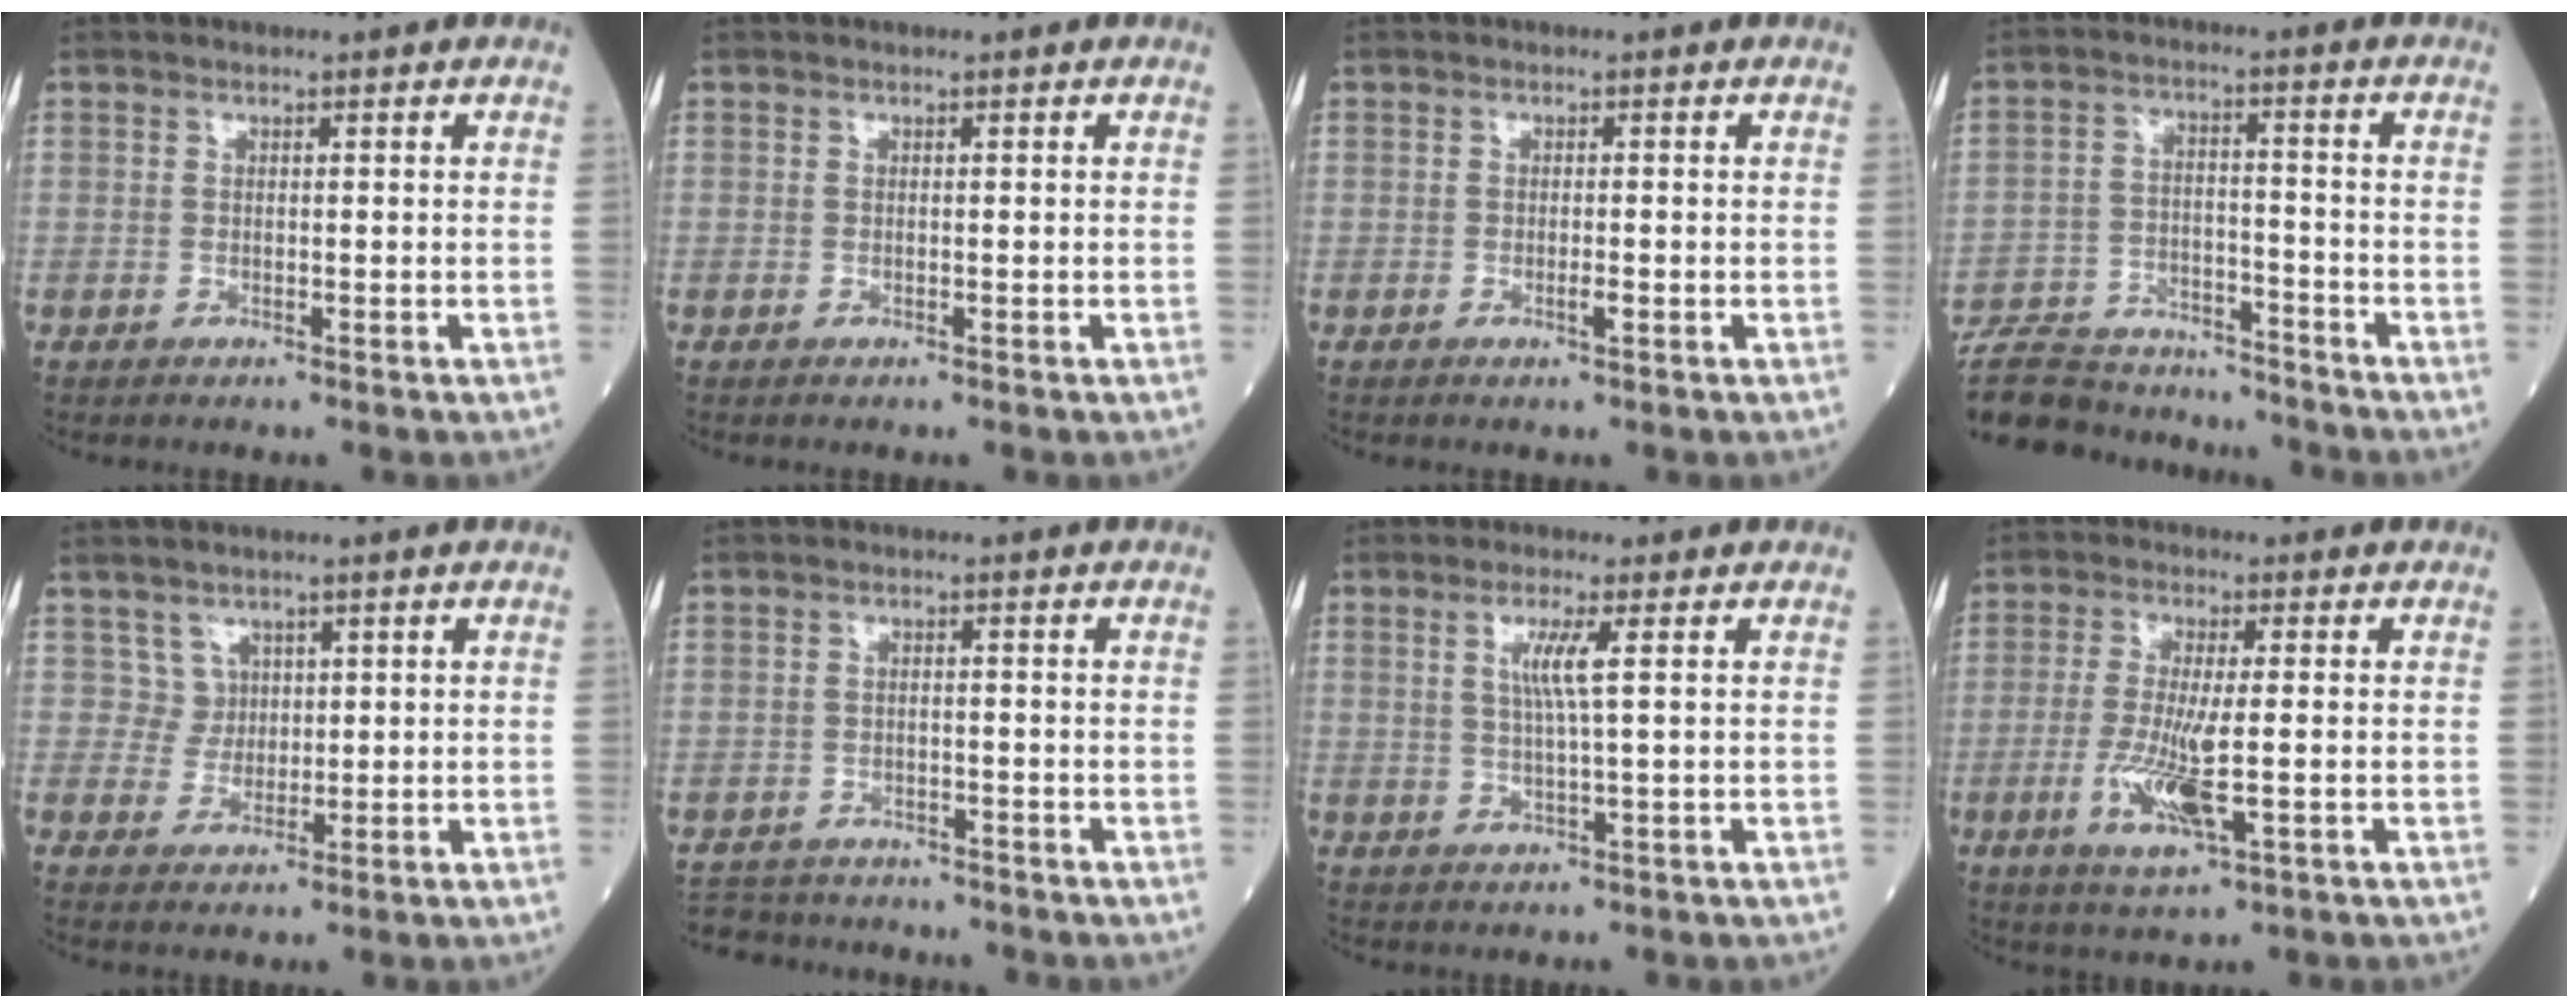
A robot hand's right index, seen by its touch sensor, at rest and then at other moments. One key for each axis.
{"total": 0.0}
{"total": 0.9, "fx": -0.4, "fy": 0.2, "fz": 0.8, "tx": -0.015, "ty": 0.000, "tz": -0.006}
{"total": 16.2, "fx": -15.1, "fy": 4.1, "fz": 4.5, "tx": -0.093, "ty": 0.011, "tz": -0.234}
{"total": 2.7, "fx": 1.3, "fy": 2.4, "fz": -0.2, "tx": 0.013, "ty": 0.003, "tz": 0.018}
{"total": 6.6, "fx": -6.1, "fy": 2.6, "fz": 0.5, "tx": -0.005, "ty": 0.003, "tz": -0.094}
{"total": 4.0, "fx": 1.1, "fy": -0.5, "fz": 3.8, "tx": -0.077, "ty": -0.001, "tz": 0.021}
{"total": 8.0, "fx": -2.0, "fy": 1.2, "fz": 7.6, "tx": -0.162, "ty": -0.020, "tz": -0.035}